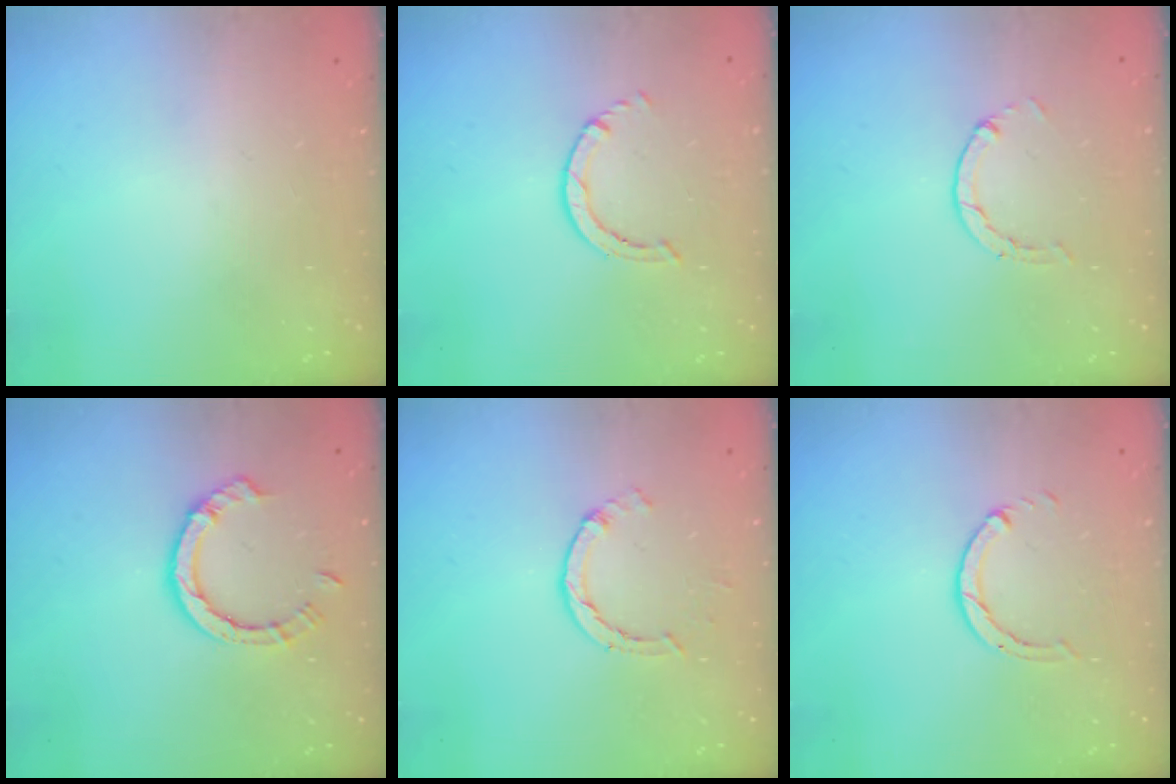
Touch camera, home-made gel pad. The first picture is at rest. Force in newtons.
{"total": 0.6, "press": 0.6, "slide": 0.1}
{"total": 0.6, "press": 0.6, "slide": 0.2}
{"total": 6.9, "press": 6.8, "slide": 0.8}
{"total": 1.4, "press": 1.4, "slide": 0.2}
{"total": 3.2, "press": 3.2, "slide": 0.5}